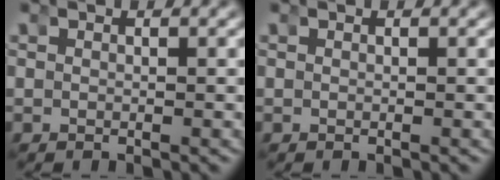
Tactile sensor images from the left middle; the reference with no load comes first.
{"total": 0.0}